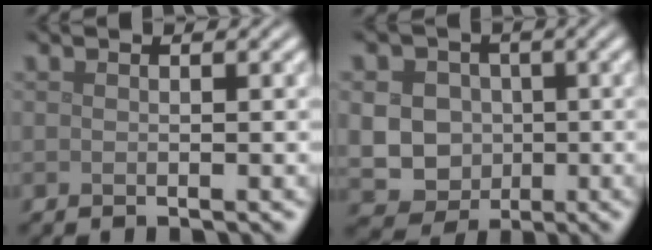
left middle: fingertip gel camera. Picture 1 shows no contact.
{"total": 9.0, "force": [0.1, 8.2, 3.5], "torque": [-0.071, 0.018, -0.025]}